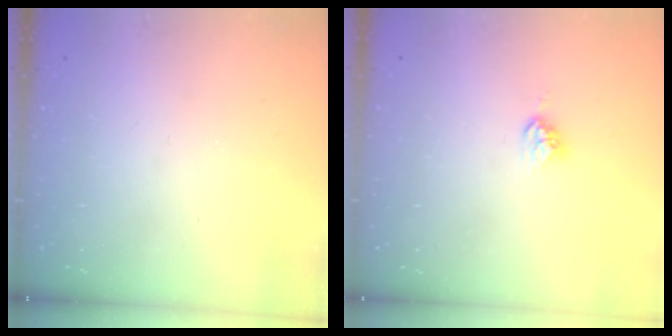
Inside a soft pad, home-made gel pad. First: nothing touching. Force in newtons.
{"total": 4.7, "press": 4.7, "slide": 0.1}